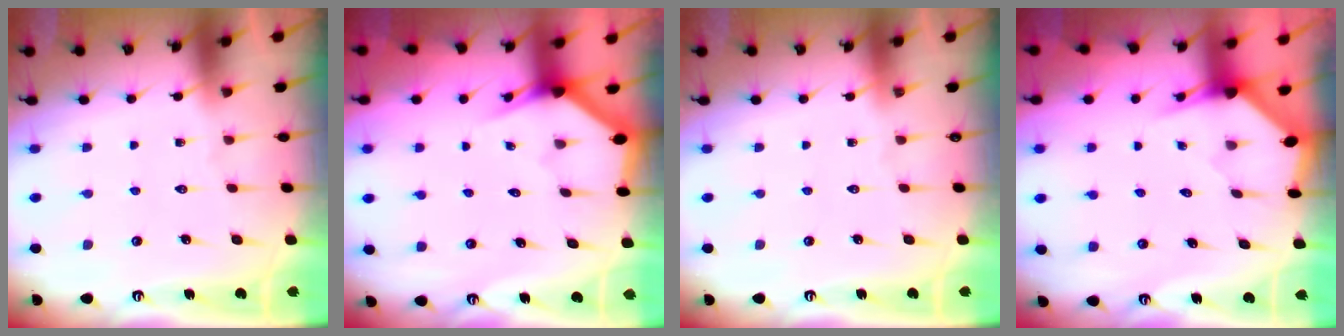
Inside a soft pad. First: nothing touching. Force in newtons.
{"total": 3.0, "press": 3.0, "slide": 0.1}
{"total": 0.0}
{"total": 2.7, "press": 2.7, "slide": 0.2}